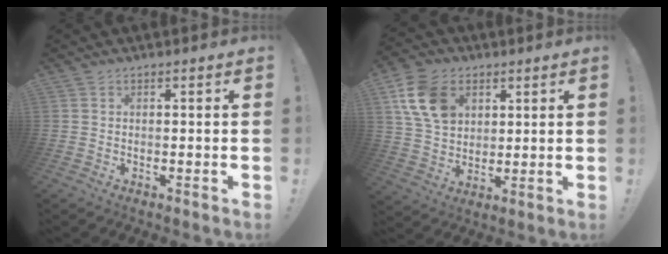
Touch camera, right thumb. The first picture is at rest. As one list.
[{"total": 15.1, "force": [5.9, 11.1, 8.4], "torque": [-0.131, -0.012, 0.119]}]